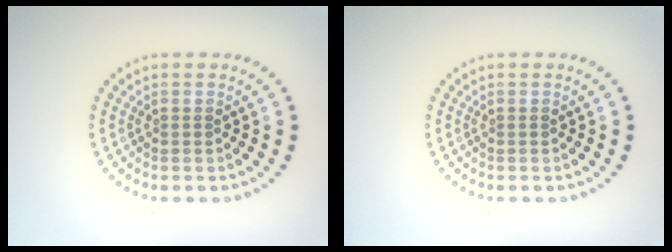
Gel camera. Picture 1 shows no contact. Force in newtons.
{"total": 0.0}